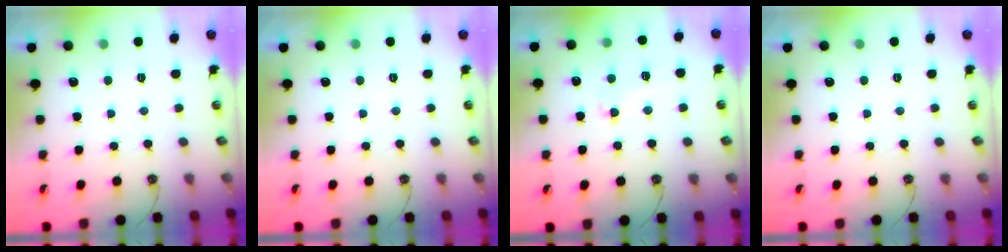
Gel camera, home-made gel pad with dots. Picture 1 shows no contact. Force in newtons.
{"total": 0.0}
{"total": 1.8, "press": 1.5, "slide": 1.0}
{"total": 0.0}